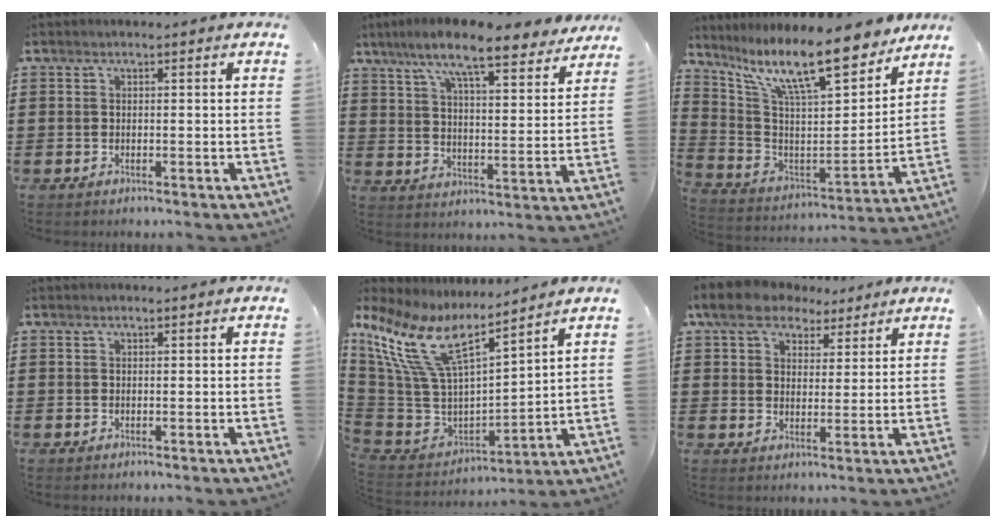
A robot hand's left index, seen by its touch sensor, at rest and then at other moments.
{"total": 10.3, "force": [8.6, 0.8, 5.7], "torque": [-0.131, -0.038, 0.143]}
{"total": 14.5, "force": [11.1, 2.7, 8.9], "torque": [-0.182, -0.068, 0.188]}
{"total": 0.0}
{"total": 12.7, "force": [7.9, 4.4, 8.9], "torque": [-0.224, -0.059, 0.136]}
{"total": 7.2, "force": [5.2, 4.2, 2.6], "torque": [-0.070, 0.001, 0.096]}